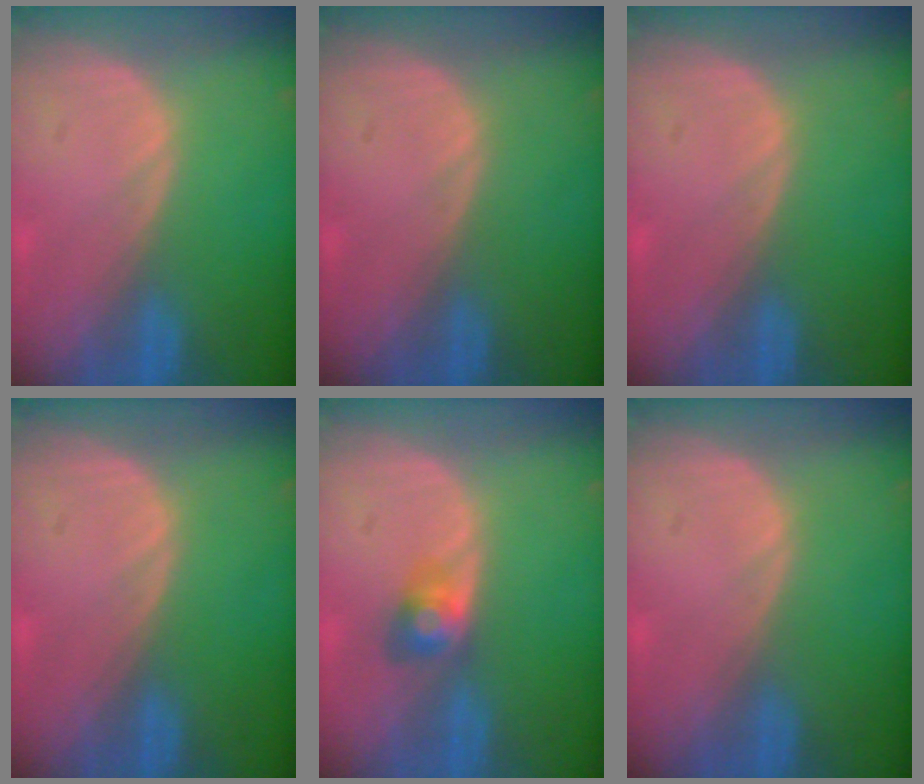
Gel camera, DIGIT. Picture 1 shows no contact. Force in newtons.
{"total": 0.0}
{"total": 0.0}
{"total": 0.0}
{"total": 2.9, "press": 2.9, "slide": 0.0}
{"total": 0.0}